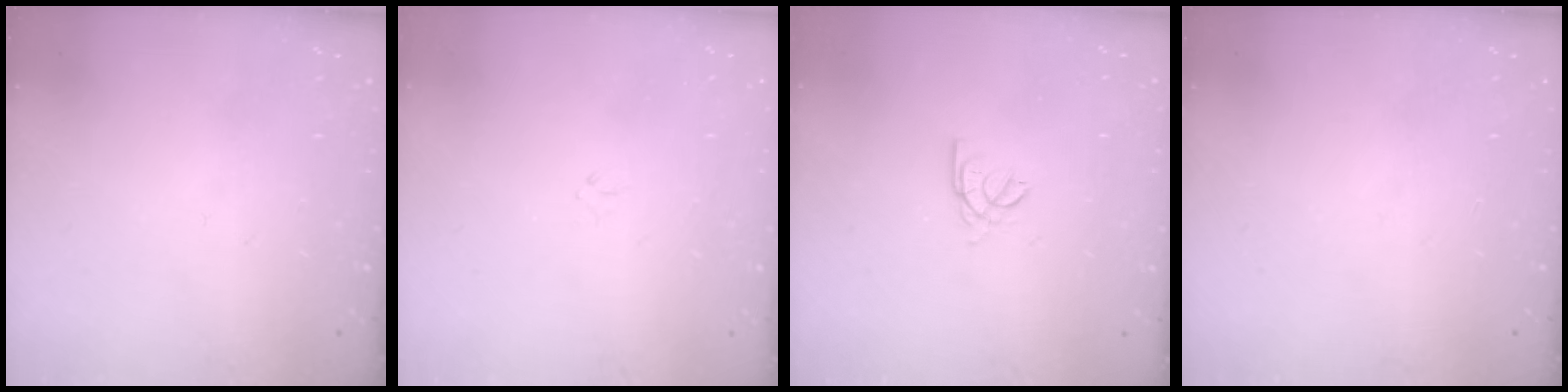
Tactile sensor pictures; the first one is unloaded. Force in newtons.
{"total": 0.0}
{"total": 2.2, "press": 2.1, "slide": 0.6}
{"total": 0.0}